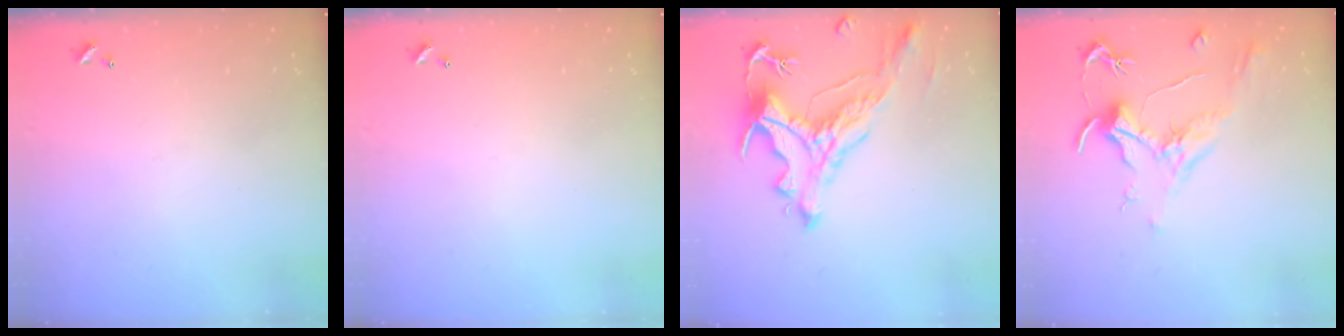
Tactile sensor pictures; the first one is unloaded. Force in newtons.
{"total": 0.0}
{"total": 2.9, "press": 2.6, "slide": 1.5}
{"total": 2.1, "press": 2.0, "slide": 0.8}